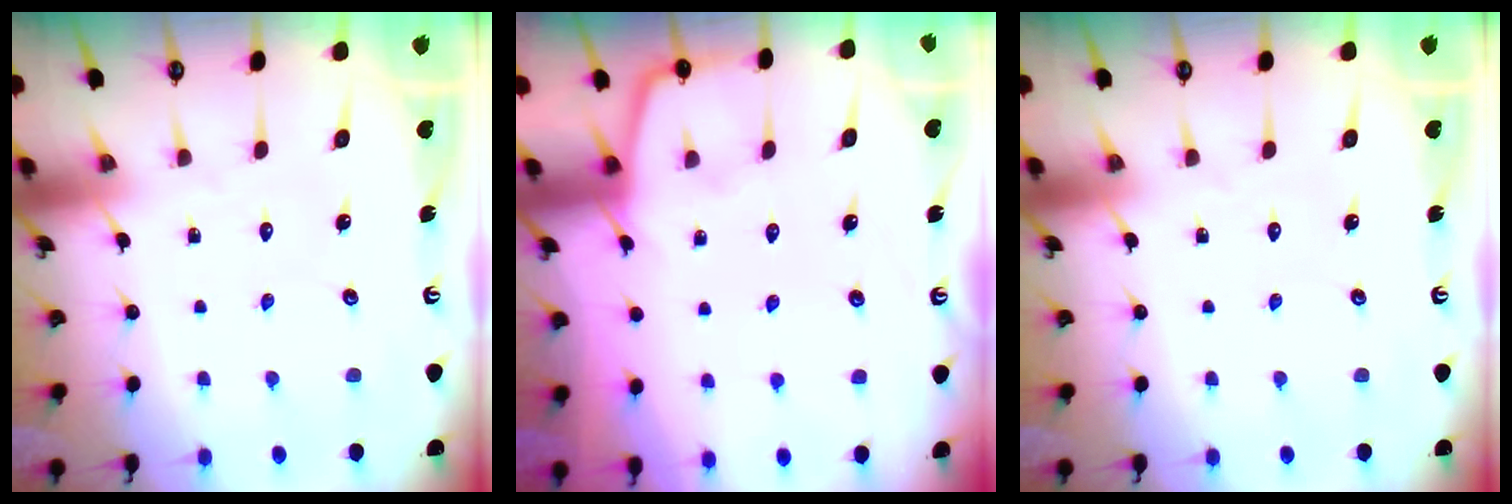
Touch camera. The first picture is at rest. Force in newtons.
{"total": 3.0, "press": 3.0, "slide": 0.3}
{"total": 0.0}